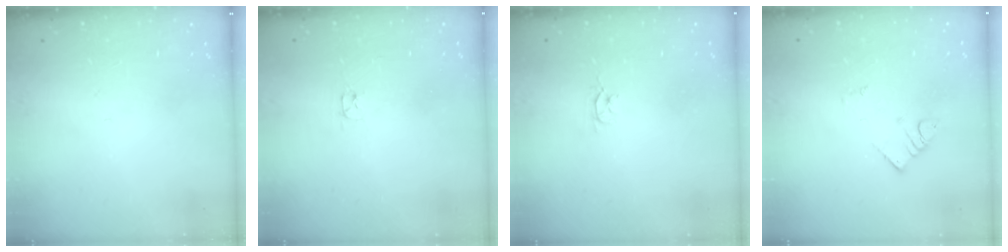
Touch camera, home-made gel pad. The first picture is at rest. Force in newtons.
{"total": 2.4, "press": 2.3, "slide": 0.4}
{"total": 2.6, "press": 2.6, "slide": 0.3}
{"total": 2.7, "press": 2.7, "slide": 0.4}